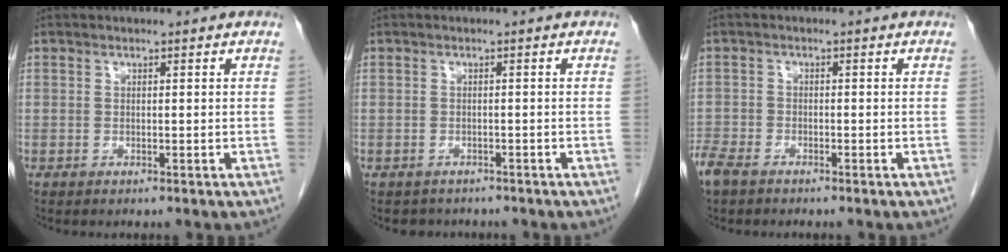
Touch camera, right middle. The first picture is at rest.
{"total": 2.6, "force": [-2.2, 1.3, -0.1], "torque": [-0.005, 0.002, -0.030]}
{"total": 4.0, "force": [-3.2, 1.5, 1.8], "torque": [-0.040, -0.006, -0.060]}